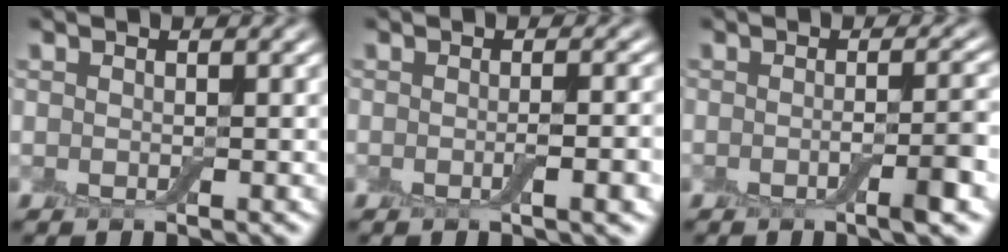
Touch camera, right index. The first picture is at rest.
{"total": 3.0, "force": [-0.7, 0.7, 2.8], "torque": [-0.036, 0.001, -0.014]}
{"total": 3.9, "force": [-1.1, 0.8, 3.7], "torque": [-0.051, 0.005, -0.025]}